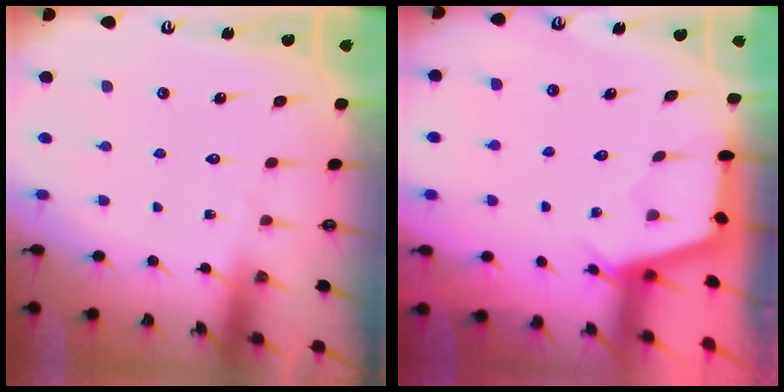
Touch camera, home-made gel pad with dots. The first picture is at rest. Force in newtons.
{"total": 2.6, "press": 2.6, "slide": 0.3}